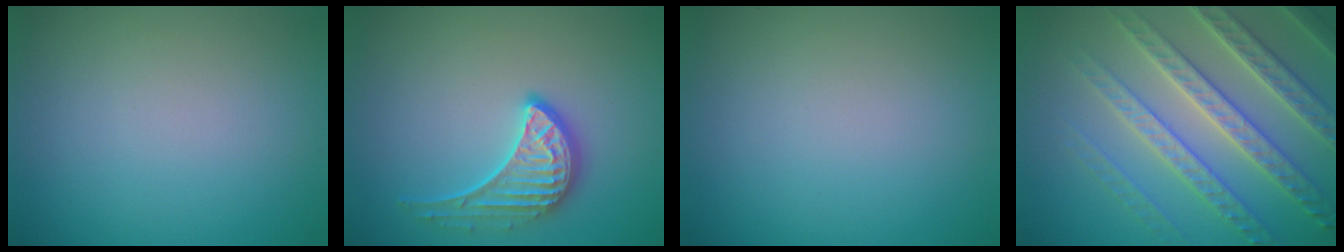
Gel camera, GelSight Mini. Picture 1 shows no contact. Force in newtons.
{"total": 3.5, "press": 3.0, "slide": 1.7}
{"total": 0.0}
{"total": 7.1, "press": 6.9, "slide": 1.7}